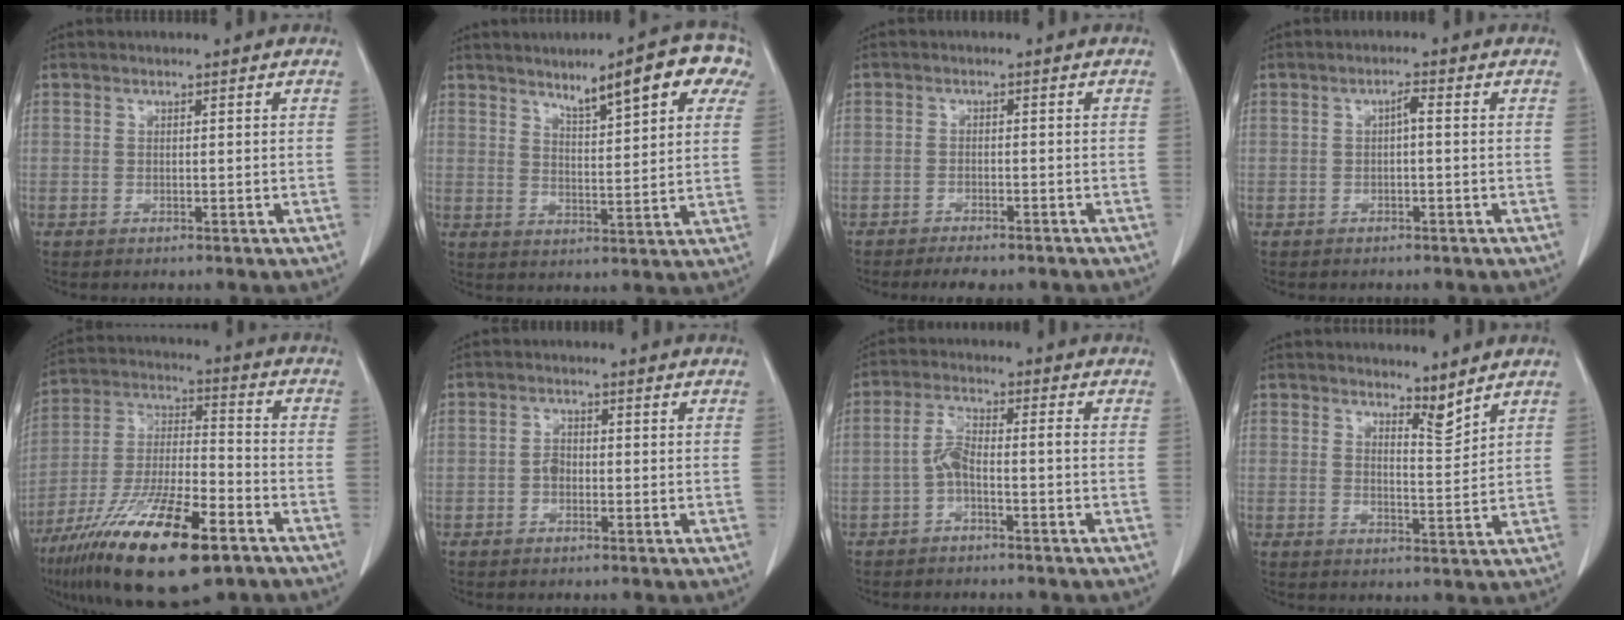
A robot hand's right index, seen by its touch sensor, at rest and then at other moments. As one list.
[{"total": 11.0, "force": [6.1, 2.0, 8.9], "torque": [-0.117, 0.015, 0.085]}, {"total": 4.8, "force": [-4.0, 1.4, 2.1], "torque": [-0.024, -0.004, -0.055]}, {"total": 1.4, "force": [-0.1, 0.2, 1.4], "torque": [-0.023, 0.004, 0.000]}, {"total": 21.0, "force": [-12.5, 4.7, 16.2], "torque": [-0.303, -0.033, -0.220]}, {"total": 1.6, "force": [-0.5, 1.1, 1.0], "torque": [-0.020, 0.006, -0.008]}, {"total": 4.1, "force": [-1.6, 0.8, 3.7], "torque": [-0.083, 0.019, -0.029]}, {"total": 3.1, "force": [2.9, 0.3, 1.0], "torque": [-0.018, -0.015, 0.050]}]